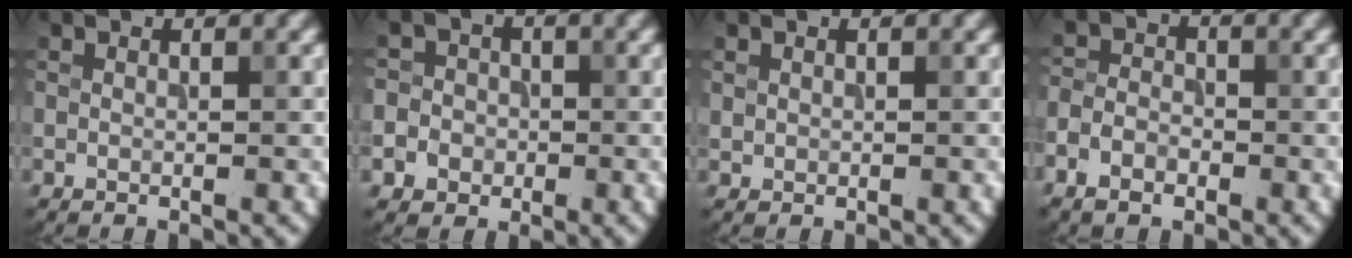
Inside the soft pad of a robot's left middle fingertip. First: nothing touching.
{"total": 4.8, "force": [-1.5, 4.5, 0.8], "torque": [0.008, 0.011, -0.047]}
{"total": 0.5, "force": [0.2, 0.5, 0.1], "torque": [0.003, -0.003, 0.005]}
{"total": 3.0, "force": [-1.7, 2.0, 1.5], "torque": [-0.018, -0.002, -0.042]}